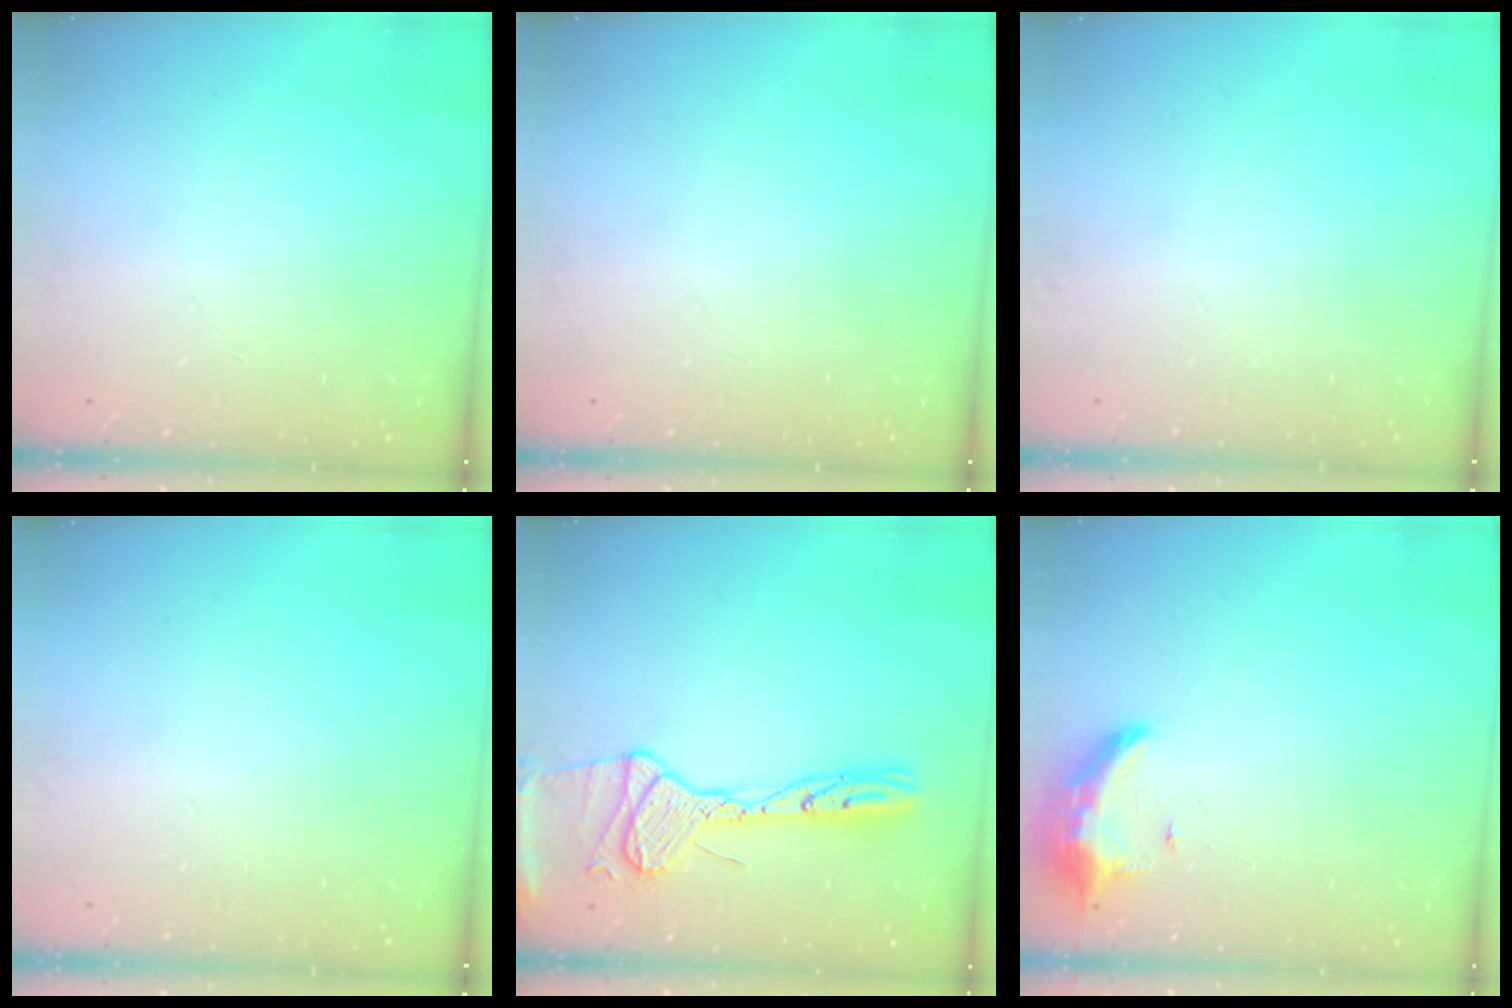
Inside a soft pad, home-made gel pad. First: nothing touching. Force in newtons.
{"total": 0.0}
{"total": 0.0}
{"total": 0.0}
{"total": 16.8, "press": 16.1, "slide": 4.6}
{"total": 8.2, "press": 8.1, "slide": 1.6}